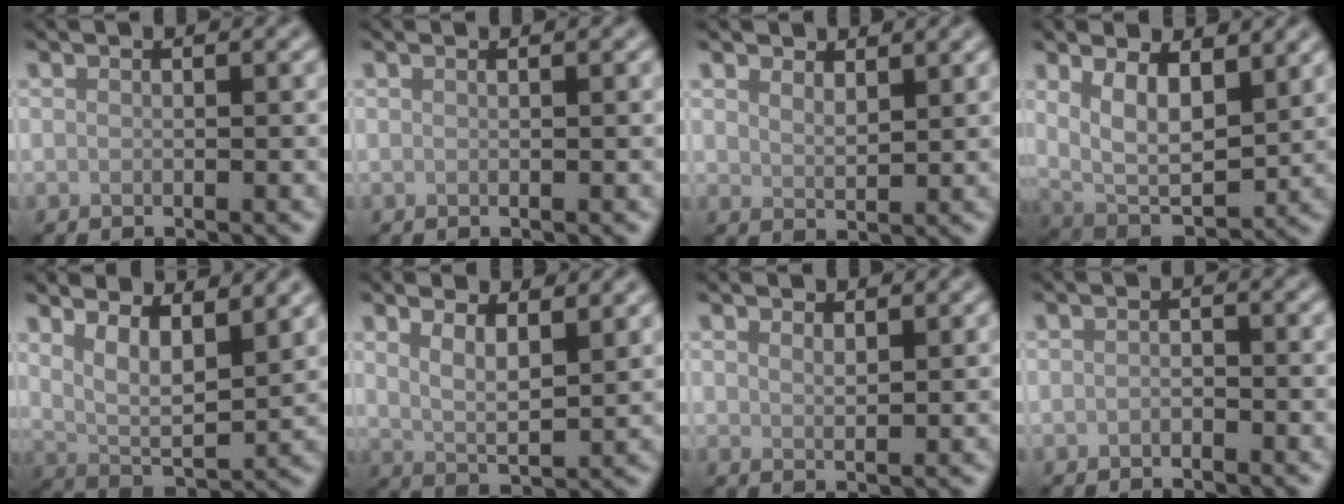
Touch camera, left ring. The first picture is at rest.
{"total": 0.6, "force": [0.4, 0.2, 0.3], "torque": [0.000, -0.001, 0.002]}
{"total": 2.3, "force": [1.9, 1.0, 0.9], "torque": [-0.020, 0.000, 0.034]}
{"total": 6.6, "force": [2.4, 3.2, 5.2], "torque": [-0.099, -0.009, 0.045]}
{"total": 6.4, "force": [3.6, 2.3, 4.8], "torque": [-0.088, -0.006, 0.067]}
{"total": 4.2, "force": [2.4, 1.5, 3.1], "torque": [-0.062, -0.008, 0.047]}
{"total": 1.5, "force": [1.1, 0.6, 0.7], "torque": [-0.014, -0.002, 0.024]}
{"total": 0.6, "force": [-0.4, 0.3, 0.3], "torque": [-0.006, -0.001, -0.007]}